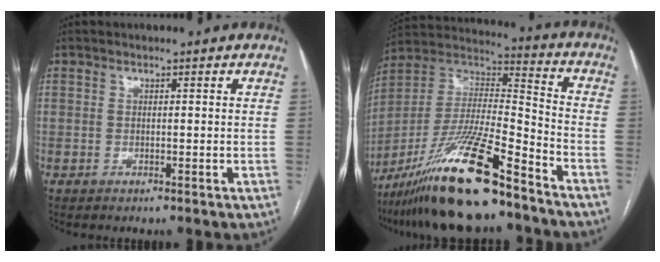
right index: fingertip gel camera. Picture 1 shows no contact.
{"total": 20.5, "force": [-14.9, 2.0, 14.0], "torque": [-0.293, -0.026, -0.275]}